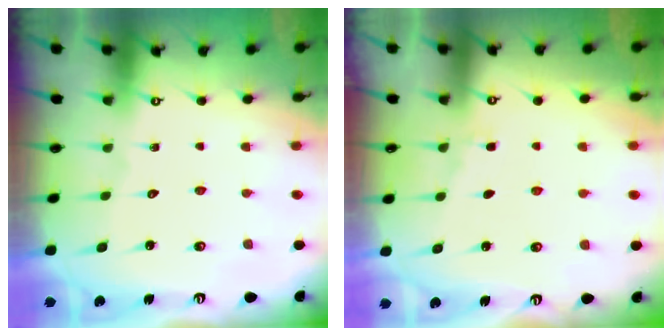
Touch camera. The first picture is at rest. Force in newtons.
{"total": 2.8, "press": 2.7, "slide": 0.4}